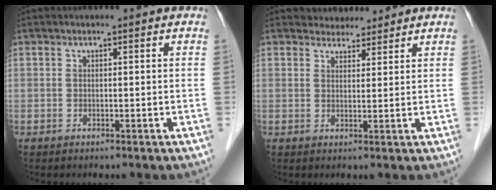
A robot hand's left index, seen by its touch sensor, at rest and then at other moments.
{"total": 3.5, "force": [3.3, 1.3, 0.1], "torque": [-0.001, 0.008, 0.048]}